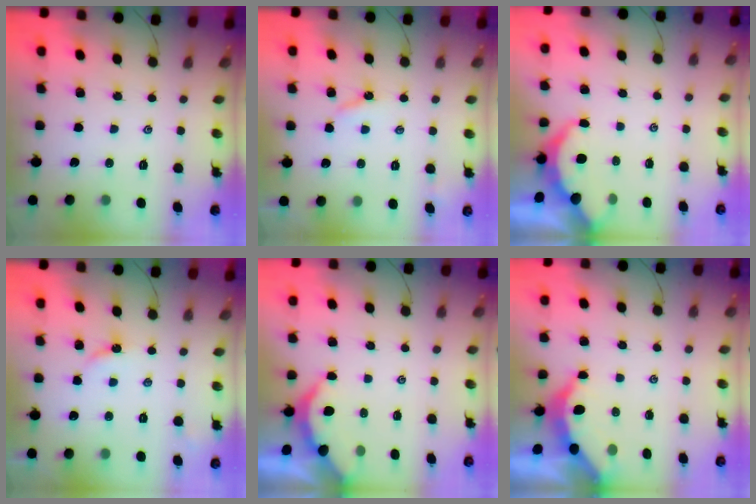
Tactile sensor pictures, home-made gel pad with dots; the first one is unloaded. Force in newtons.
{"total": 2.6, "press": 2.6, "slide": 0.3}
{"total": 3.3, "press": 3.3, "slide": 0.3}
{"total": 2.6, "press": 2.6, "slide": 0.4}
{"total": 2.2, "press": 2.2, "slide": 0.4}
{"total": 3.6, "press": 3.6, "slide": 0.3}